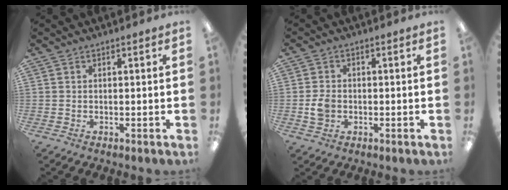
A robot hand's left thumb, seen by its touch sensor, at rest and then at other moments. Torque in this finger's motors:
{"motor_torque": [-0.43, 0.50, 0.14, -0.25, 0.02]}